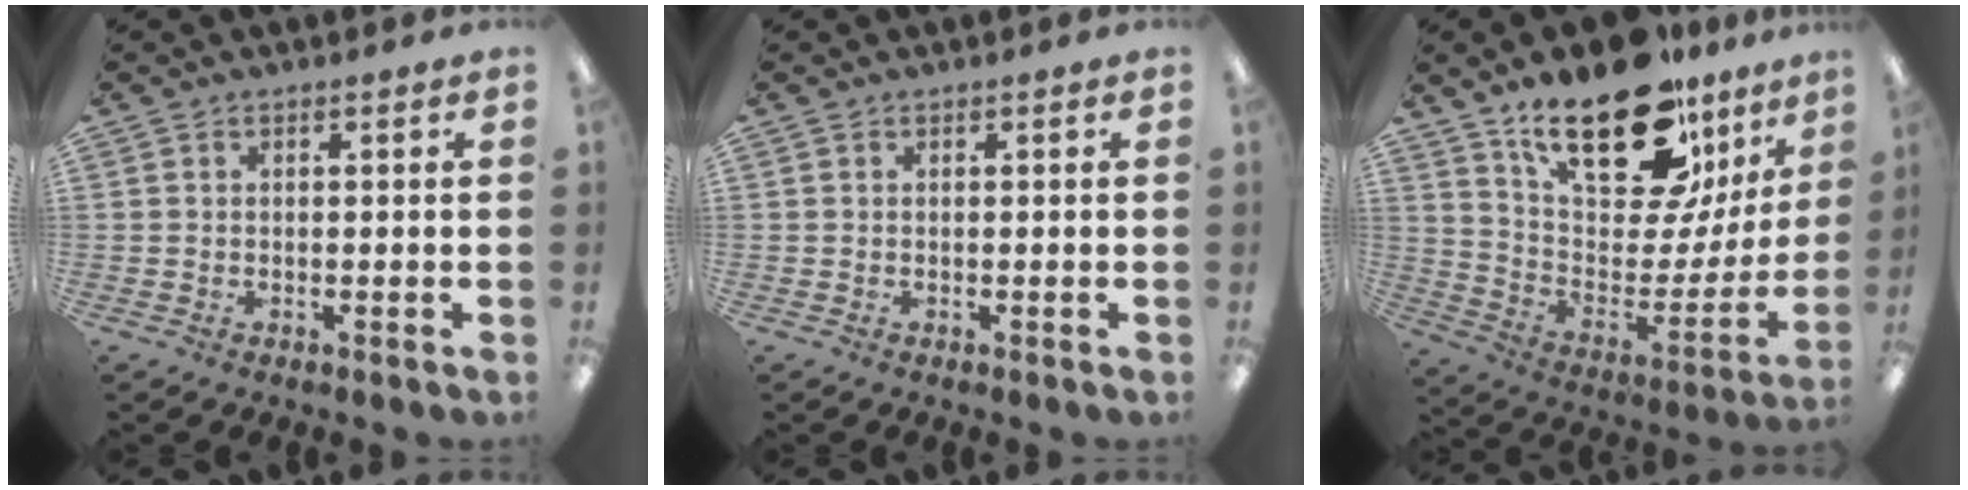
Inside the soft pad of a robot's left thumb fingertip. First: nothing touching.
{"total": 0.0}
{"total": 25.2, "force": [17.6, 10.6, 14.6], "torque": [-0.221, -0.118, 0.306]}